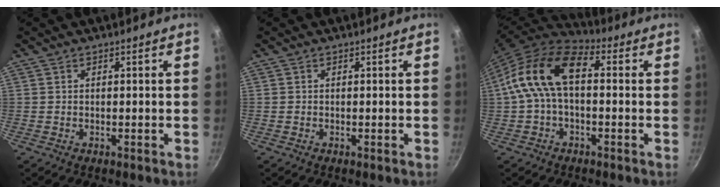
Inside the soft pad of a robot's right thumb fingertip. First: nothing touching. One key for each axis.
{"total": 0.0}
{"total": 14.1, "fx": 1.2, "fy": 7.9, "fz": 11.7, "tx": -0.221, "ty": 0.043, "tz": 0.011}